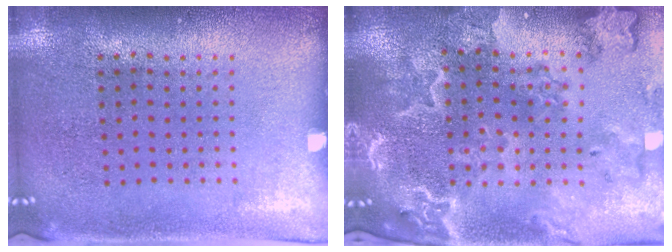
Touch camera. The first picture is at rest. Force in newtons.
{"total": 3.7, "press": 3.2, "slide": 1.9}